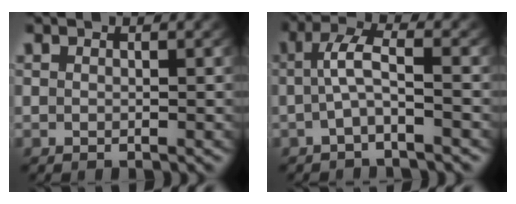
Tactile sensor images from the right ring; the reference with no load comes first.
{"total": 2.8, "force": [-1.1, 0.5, 2.5], "torque": [-0.058, 0.000, -0.017]}